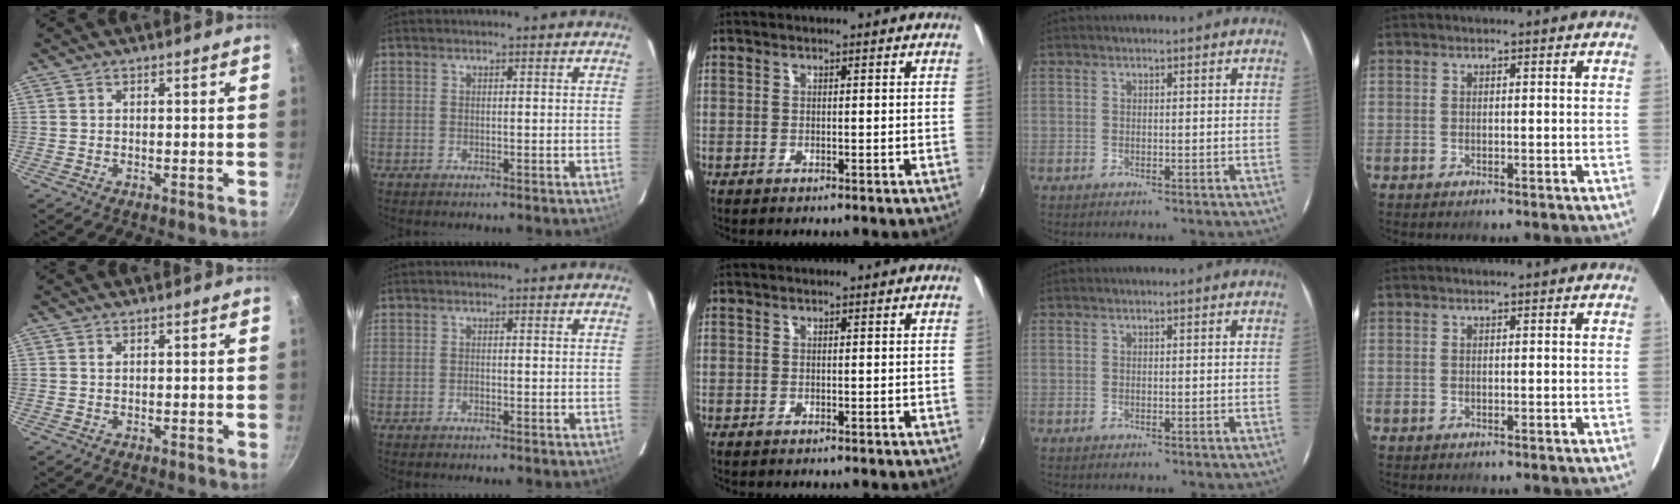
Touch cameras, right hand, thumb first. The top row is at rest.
{"thumb": {"total": 0.5, "force": [0.2, 0.4, 0.2], "torque": [-0.002, 0.000, 0.004]}, "index": {"total": 0.5, "force": [-0.3, 0.4, 0.2], "torque": [-0.003, 0.001, -0.006]}}